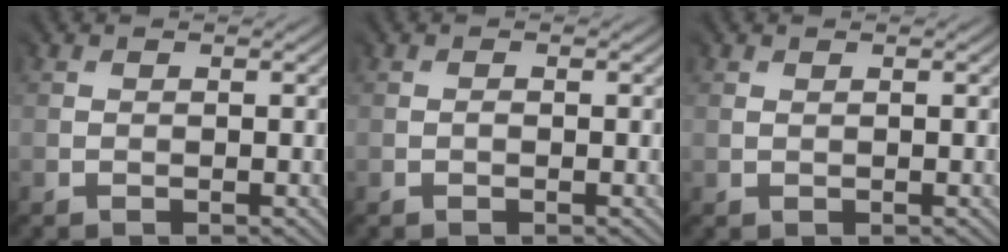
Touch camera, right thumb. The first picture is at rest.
{"total": 0.0}
{"total": 0.7, "force": [0.6, 0.3, -0.1], "torque": [0.004, 0.000, 0.013]}